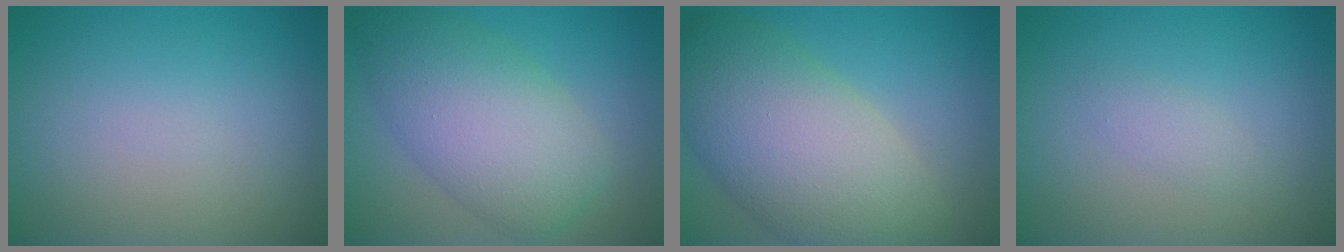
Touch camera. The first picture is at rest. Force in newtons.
{"total": 7.8, "press": 7.8, "slide": 0.5}
{"total": 10.9, "press": 10.9, "slide": 0.8}
{"total": 1.1, "press": 1.1, "slide": 0.0}